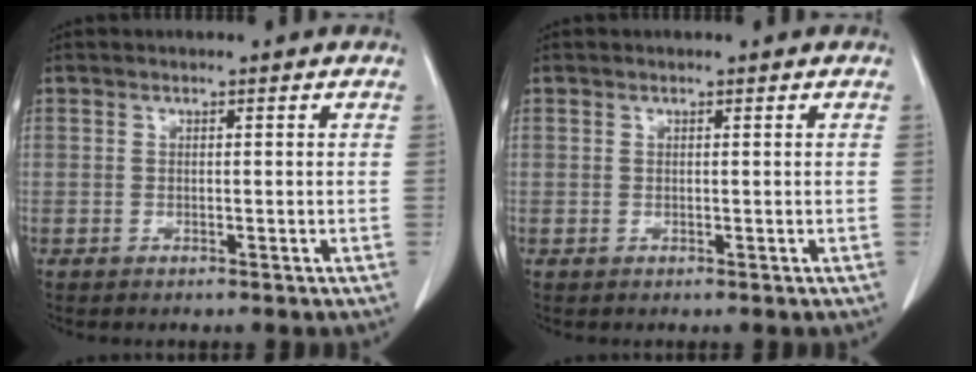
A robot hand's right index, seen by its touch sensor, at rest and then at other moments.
{"total": 0.0}